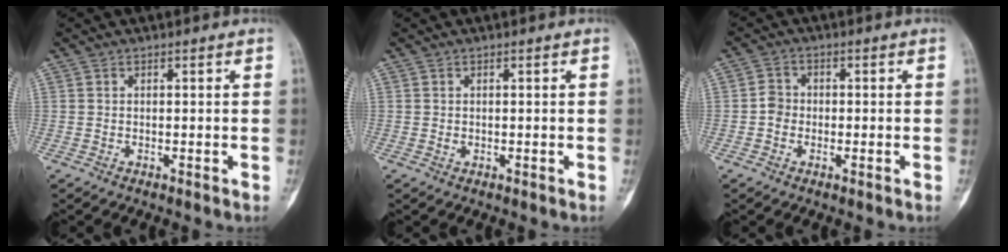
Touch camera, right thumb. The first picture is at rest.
{"total": 0.6, "force": [0.0, 0.5, 0.3], "torque": [-0.006, 0.001, 0.000]}
{"total": 3.0, "force": [-0.7, 2.6, 1.3], "torque": [-0.008, 0.008, -0.021]}